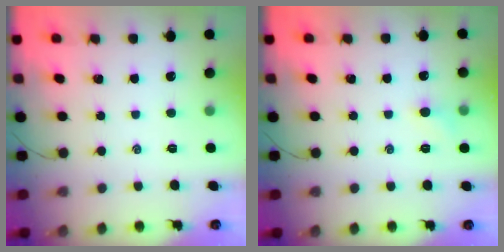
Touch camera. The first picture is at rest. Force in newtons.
{"total": 5.0, "press": 4.7, "slide": 1.7}